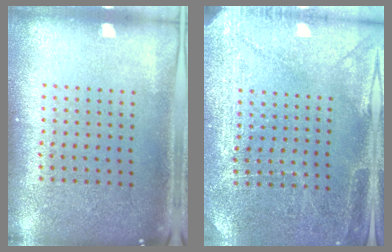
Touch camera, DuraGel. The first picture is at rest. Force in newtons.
{"total": 2.9, "press": 2.8, "slide": 0.5}